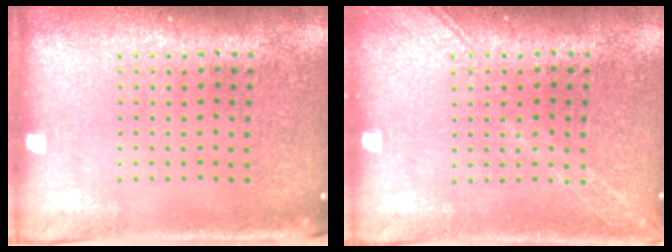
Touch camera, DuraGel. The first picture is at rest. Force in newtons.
{"total": 2.4, "press": 2.3, "slide": 0.4}